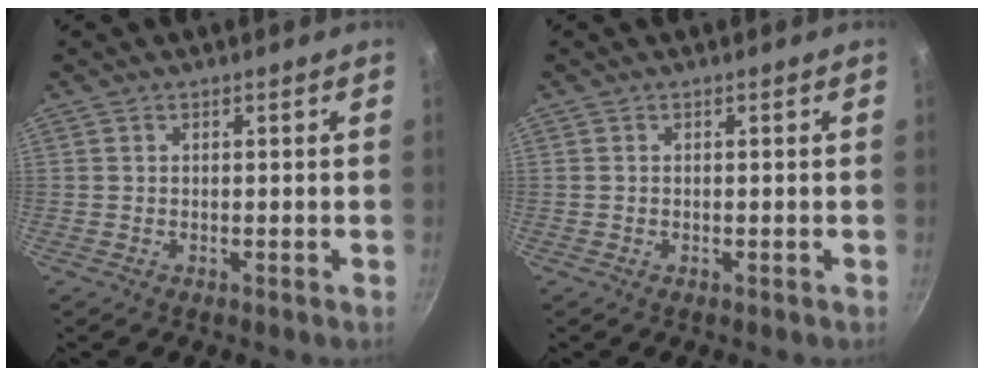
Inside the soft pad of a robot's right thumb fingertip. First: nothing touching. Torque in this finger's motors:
{"motor_torque": [-0.23, -0.17, -0.33, -0.01, -0.04]}